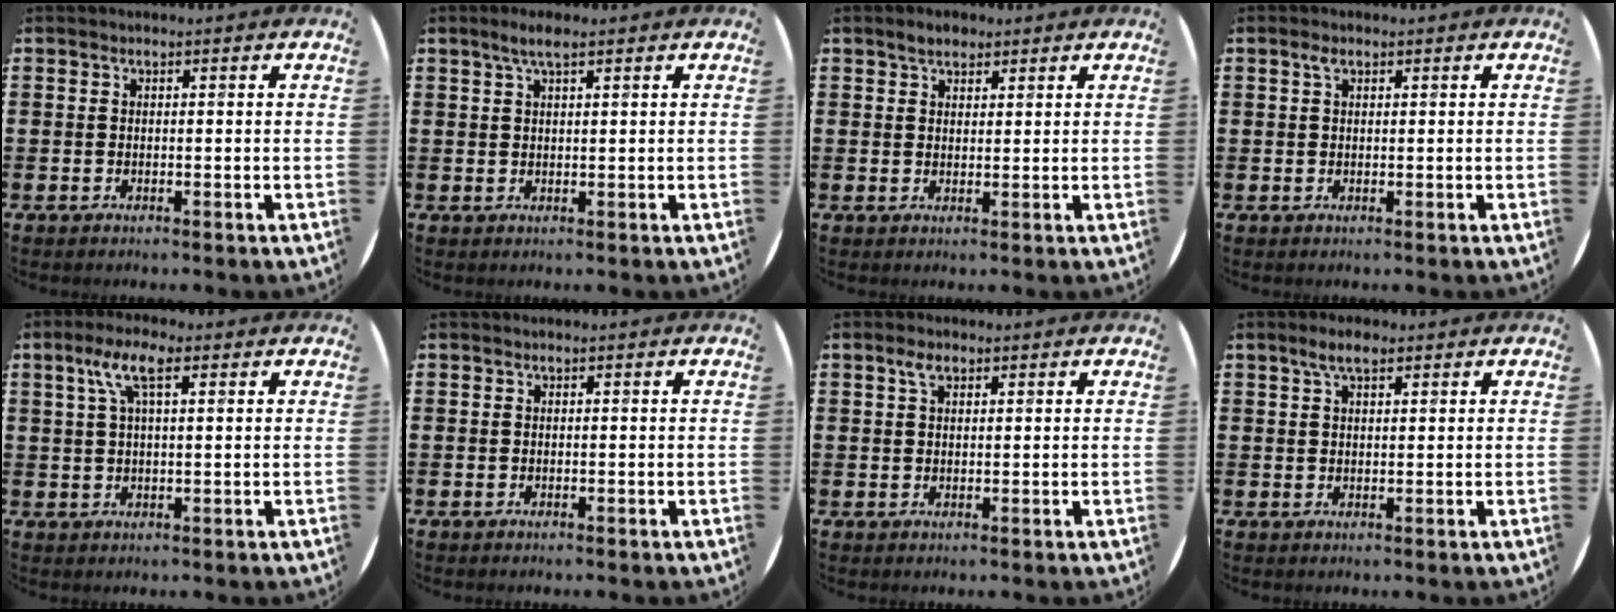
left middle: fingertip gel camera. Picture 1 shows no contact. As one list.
[{"total": 2.7, "force": [1.8, 0.6, 1.9], "torque": [-0.041, 0.007, 0.031]}, {"total": 2.3, "force": [1.9, 1.1, 0.6], "torque": [0.001, -0.003, 0.033]}, {"total": 1.2, "force": [0.6, 0.7, 0.8], "torque": [-0.009, 0.002, 0.009]}, {"total": 5.3, "force": [2.4, 1.6, 4.4], "torque": [-0.095, 0.011, 0.041]}, {"total": 0.0}, {"total": 2.1, "force": [1.3, 1.1, 1.3], "torque": [-0.021, 0.002, 0.021]}, {"total": 3.2, "force": [2.2, 1.1, 2.1], "torque": [-0.036, 0.004, 0.036]}]